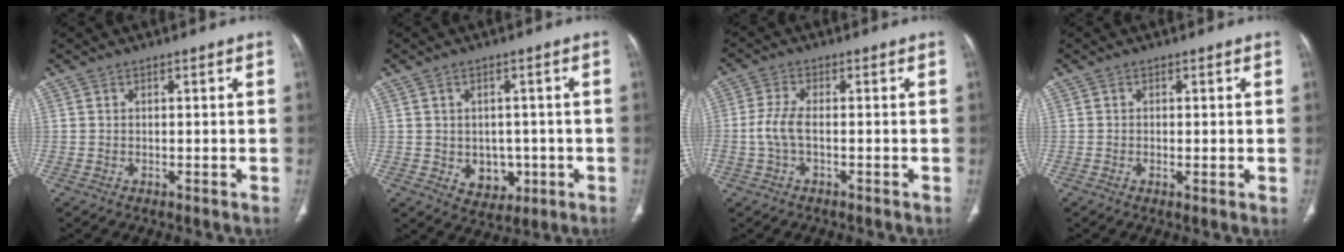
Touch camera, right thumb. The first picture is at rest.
{"total": 6.3, "force": [-1.1, 5.1, 3.6], "torque": [-0.019, 0.003, 0.000]}
{"total": 4.6, "force": [-0.8, 1.9, 4.2], "torque": [-0.109, 0.005, -0.021]}
{"total": 1.3, "force": [-0.1, 0.4, 1.2], "torque": [-0.024, -0.004, -0.003]}